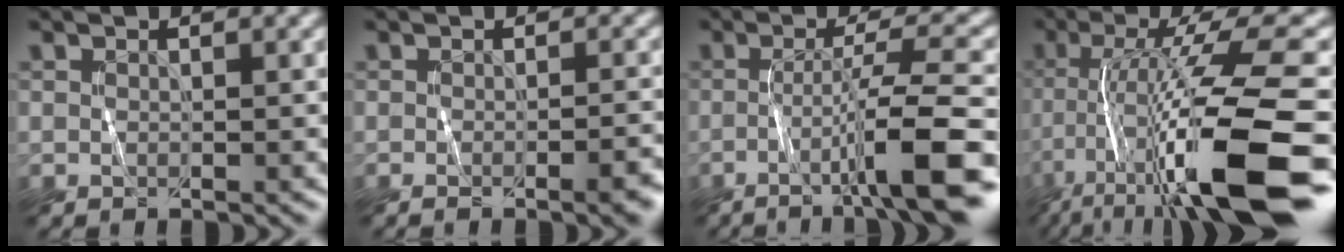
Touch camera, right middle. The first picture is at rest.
{"total": 3.8, "force": [-1.5, 1.1, 3.3], "torque": [-0.033, -0.004, -0.015]}
{"total": 8.2, "force": [-2.8, 1.0, 7.6], "torque": [-0.111, 0.009, -0.051]}
{"total": 14.8, "force": [-6.9, 2.8, 12.7], "torque": [-0.217, 0.005, -0.110]}